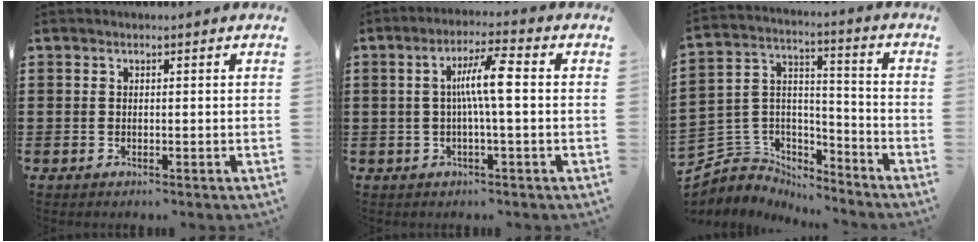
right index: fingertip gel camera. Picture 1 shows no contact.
{"total": 6.7, "force": [0.1, 0.8, 6.7], "torque": [-0.124, 0.006, -0.005]}
{"total": 5.5, "force": [-4.6, 3.1, 0.1], "torque": [-0.030, -0.005, -0.094]}